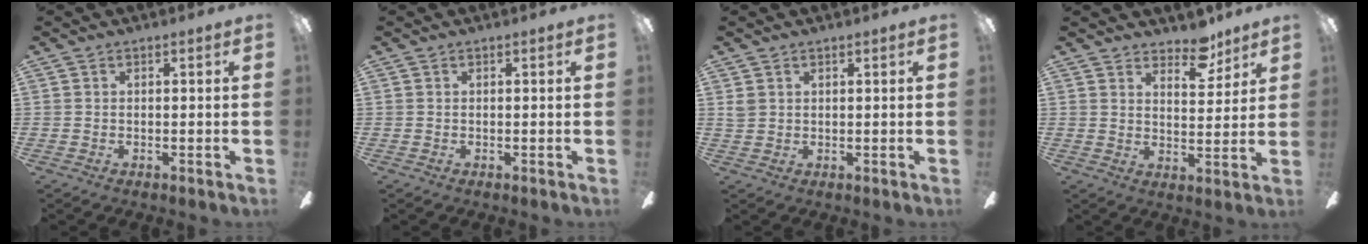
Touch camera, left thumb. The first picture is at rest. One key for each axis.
{"total": 0.0}
{"total": 2.0, "fx": 1.2, "fy": 1.5, "fz": 0.7, "tx": -0.007, "ty": 0.000, "tz": 0.020}
{"total": 8.0, "fx": 6.5, "fy": 3.5, "fz": 3.2, "tx": -0.025, "ty": -0.038, "tz": 0.111}